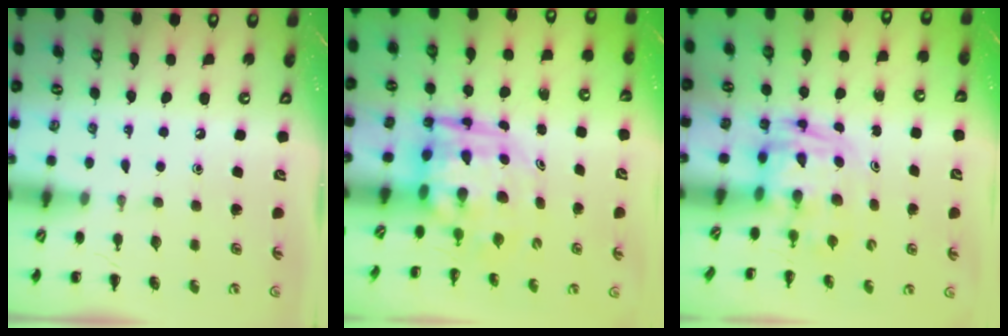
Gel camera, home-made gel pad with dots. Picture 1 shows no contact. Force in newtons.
{"total": 5.8, "press": 5.5, "slide": 1.9}
{"total": 2.8, "press": 2.8, "slide": 0.5}